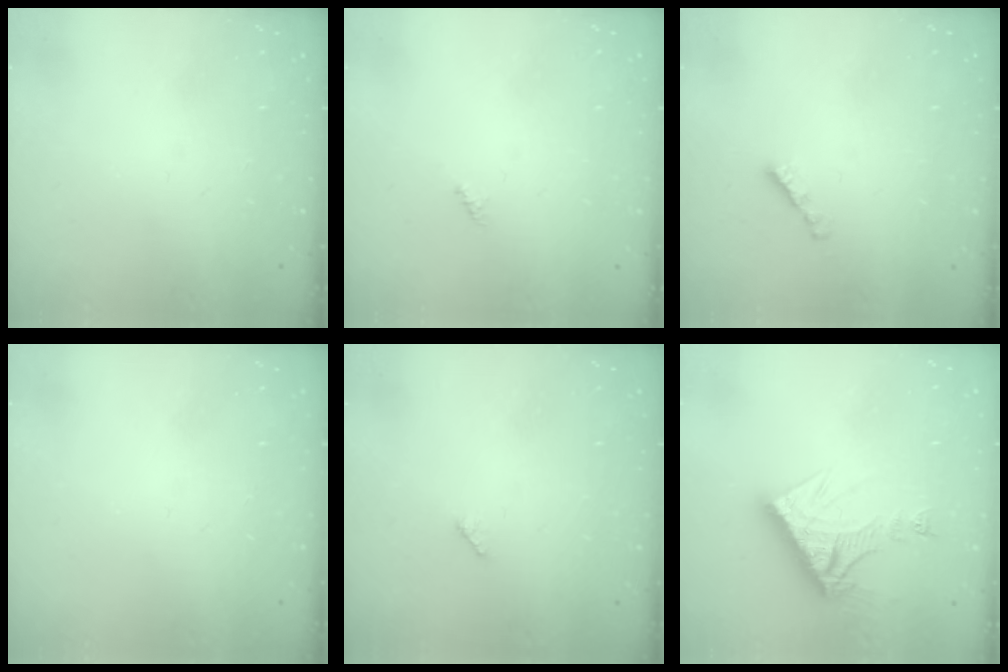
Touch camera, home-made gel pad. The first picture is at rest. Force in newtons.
{"total": 0.0}
{"total": 2.3, "press": 2.3, "slide": 0.2}
{"total": 0.0}
{"total": 2.9, "press": 2.9, "slide": 0.4}
{"total": 12.1, "press": 12.1, "slide": 1.2}